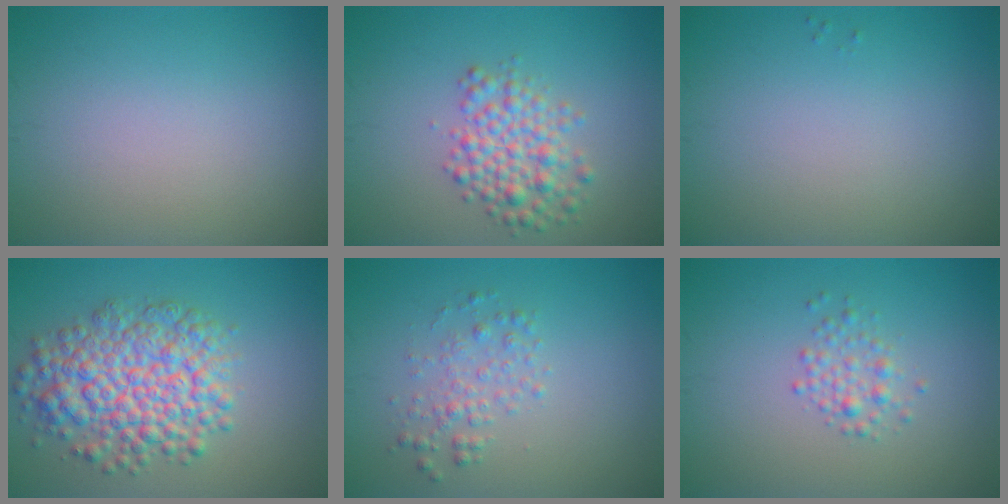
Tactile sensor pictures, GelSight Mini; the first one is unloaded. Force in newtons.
{"total": 3.9, "press": 3.9, "slide": 0.1}
{"total": 0.0}
{"total": 7.6, "press": 7.6, "slide": 0.3}
{"total": 2.0, "press": 2.0, "slide": 0.0}
{"total": 1.7, "press": 1.7, "slide": 0.0}